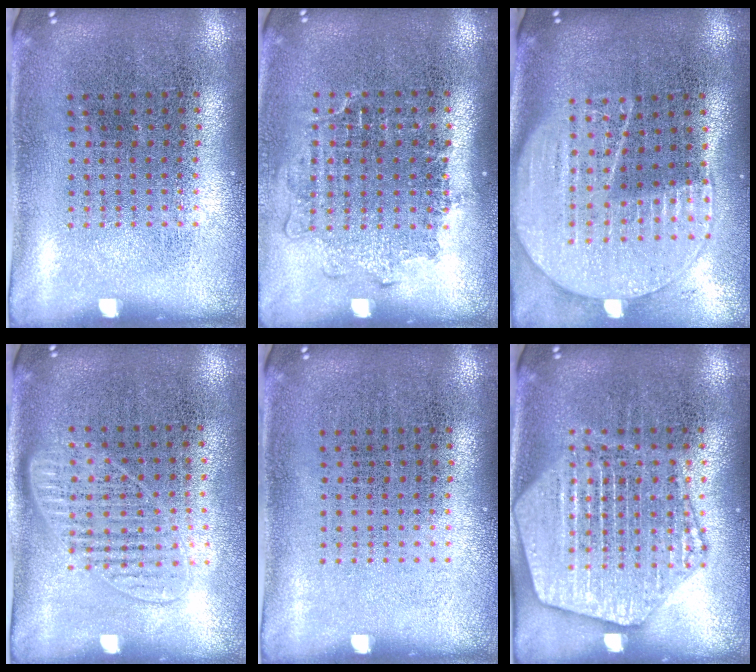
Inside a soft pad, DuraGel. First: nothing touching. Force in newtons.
{"total": 1.2, "press": 1.1, "slide": 0.5}
{"total": 2.0, "press": 1.8, "slide": 0.9}
{"total": 1.3, "press": 1.2, "slide": 0.5}
{"total": 0.0}
{"total": 3.9, "press": 3.9, "slide": 0.4}